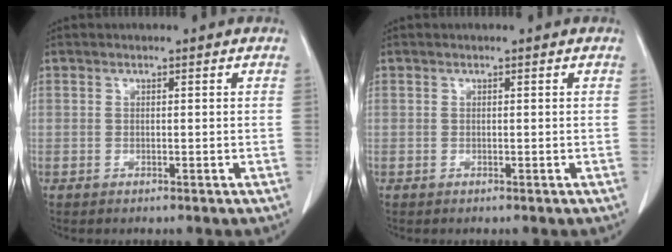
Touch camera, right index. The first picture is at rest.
{"total": 0.0}